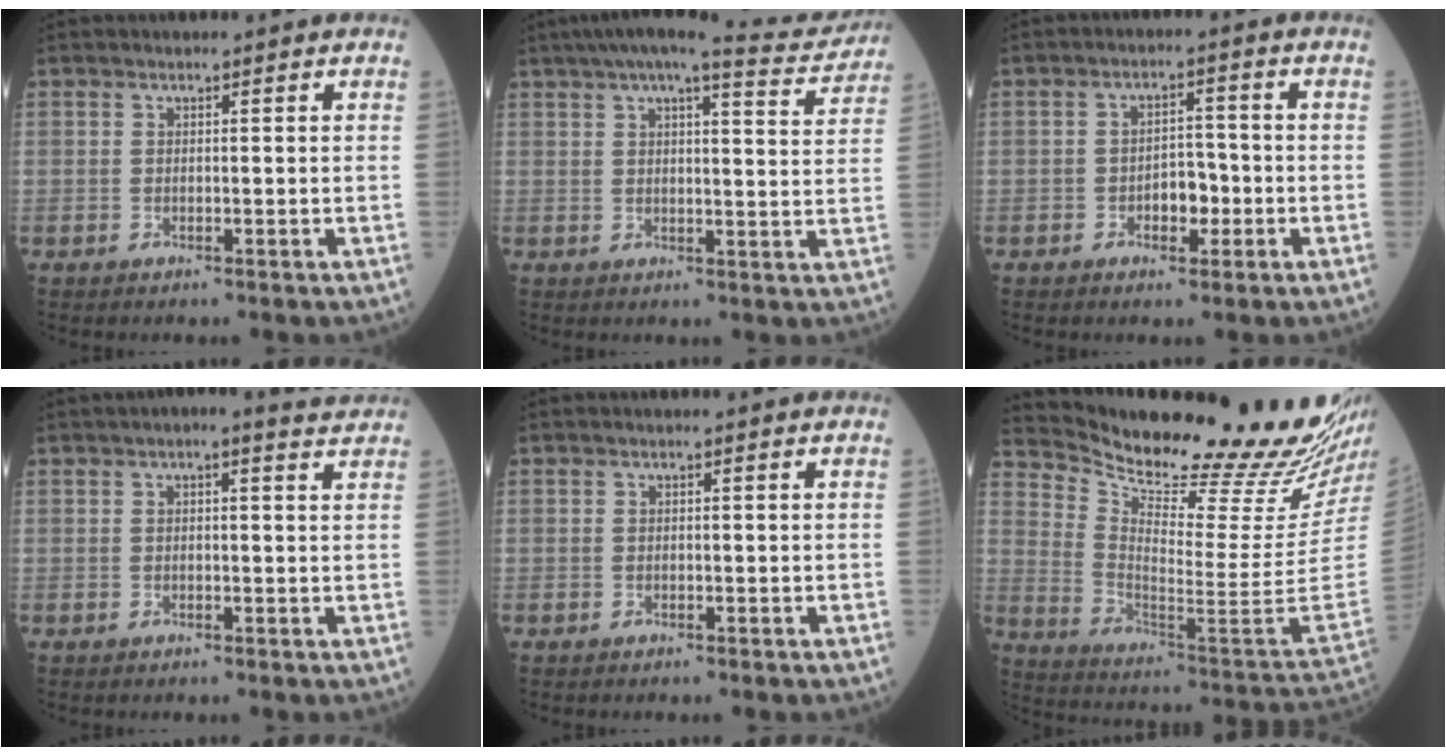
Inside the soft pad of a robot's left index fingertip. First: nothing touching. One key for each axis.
{"total": 13.6, "fx": 12.3, "fy": 0.9, "fz": 5.7, "tx": -0.084, "ty": -0.006, "tz": 0.149}
{"total": 4.0, "fx": -1.6, "fy": 2.1, "fz": 3.0, "tx": -0.041, "ty": 0.006, "tz": -0.028}
{"total": 4.2, "fx": 3.4, "fy": 0.6, "fz": 2.4, "tx": -0.033, "ty": 0.015, "tz": 0.031}
{"total": 0.0}
{"total": 26.9, "fx": 24.3, "fy": -1.0, "fz": 11.6, "tx": -0.195, "ty": -0.130, "tz": 0.345}